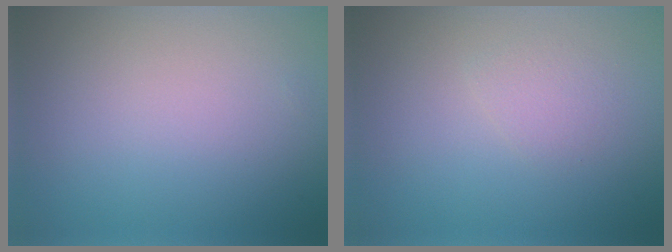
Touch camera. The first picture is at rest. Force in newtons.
{"total": 1.1, "press": 1.1, "slide": 0.0}